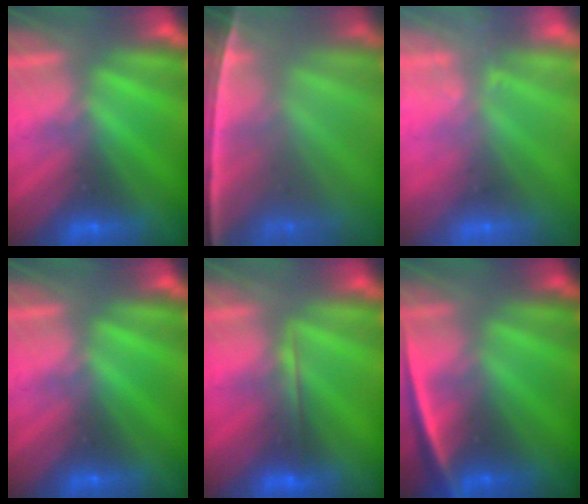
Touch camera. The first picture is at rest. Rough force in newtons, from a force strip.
{"total": 7.2}
{"total": 2.3}
{"total": 0.0}
{"total": 2.0}
{"total": 2.3}